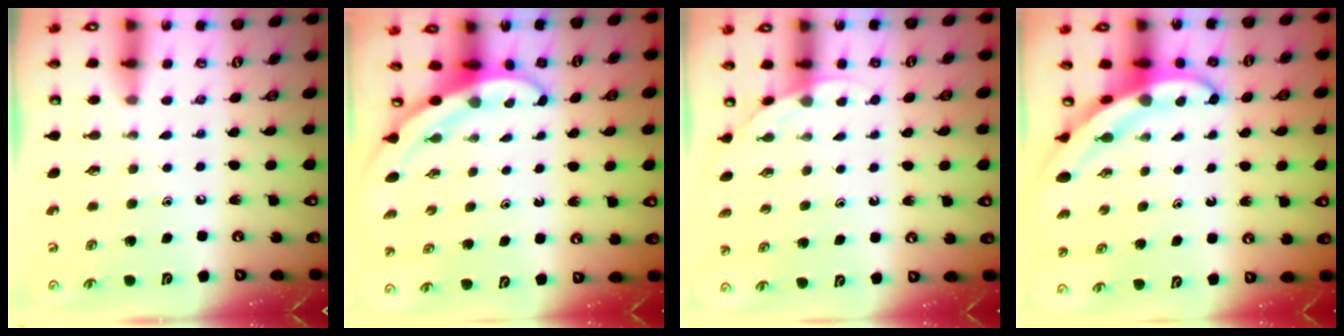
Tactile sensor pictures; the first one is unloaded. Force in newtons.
{"total": 3.4, "press": 3.4, "slide": 0.1}
{"total": 3.1, "press": 3.1, "slide": 0.2}
{"total": 4.8, "press": 4.8, "slide": 0.5}